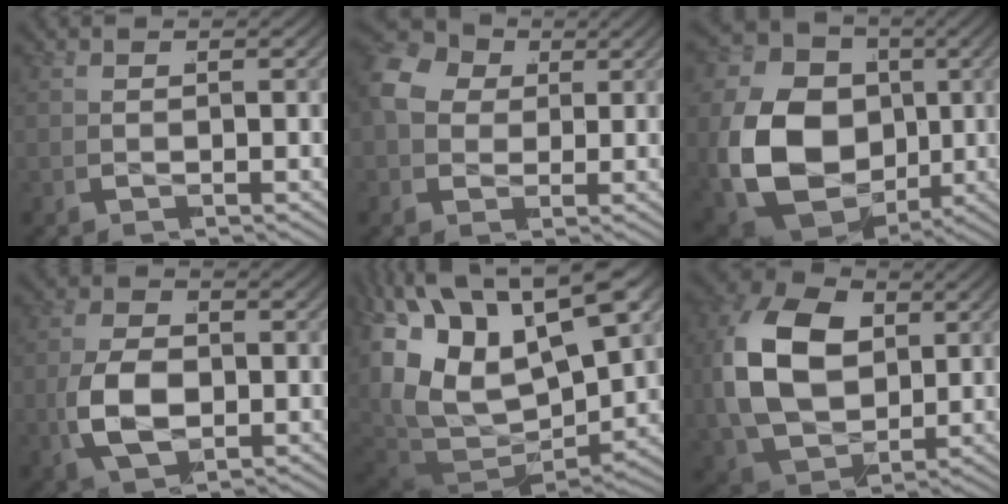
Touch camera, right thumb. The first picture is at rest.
{"total": 9.9, "force": [2.7, 8.1, 5.1], "torque": [-0.110, 0.009, 0.029]}
{"total": 22.9, "force": [-0.4, 17.9, 14.3], "torque": [-0.309, -0.040, -0.003]}
{"total": 6.8, "force": [-1.4, 4.7, 4.7], "torque": [-0.122, -0.022, -0.014]}
{"total": 13.6, "force": [-0.8, 8.9, 10.3], "torque": [-0.220, -0.041, 0.001]}
{"total": 14.8, "force": [0.7, 11.0, 9.9], "torque": [-0.261, -0.044, 0.025]}